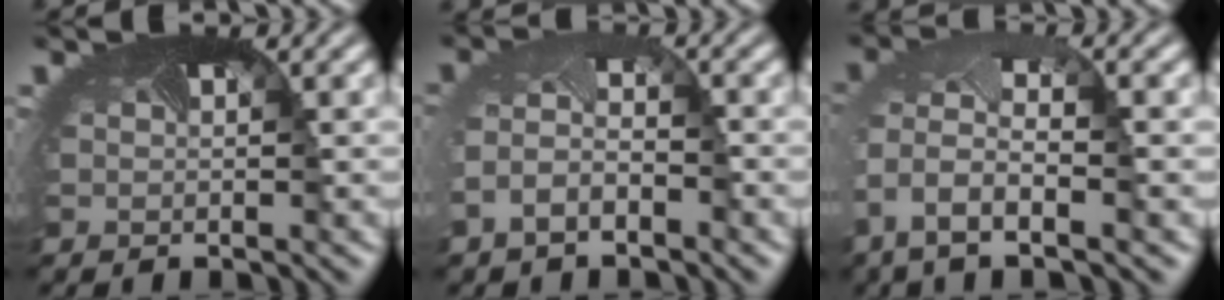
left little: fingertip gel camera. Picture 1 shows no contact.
{"total": 3.0, "force": [-1.8, 1.7, 1.6], "torque": [-0.052, -0.007, -0.043]}
{"total": 7.6, "force": [-2.4, 4.0, 6.0], "torque": [-0.164, -0.024, -0.035]}